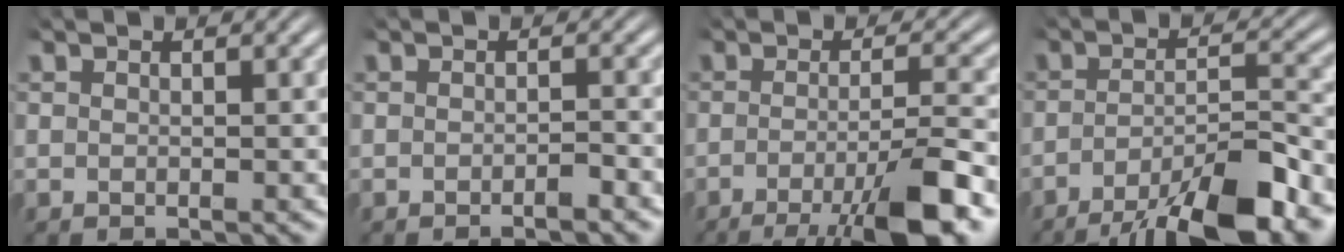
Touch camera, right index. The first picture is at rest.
{"total": 1.3, "force": [-1.2, -0.3, 0.4], "torque": [-0.002, 0.005, -0.024]}
{"total": 8.4, "force": [-5.0, 1.8, 6.6], "torque": [-0.093, -0.019, -0.070]}
{"total": 9.4, "force": [-6.7, 2.5, 6.1], "torque": [-0.084, -0.013, -0.098]}